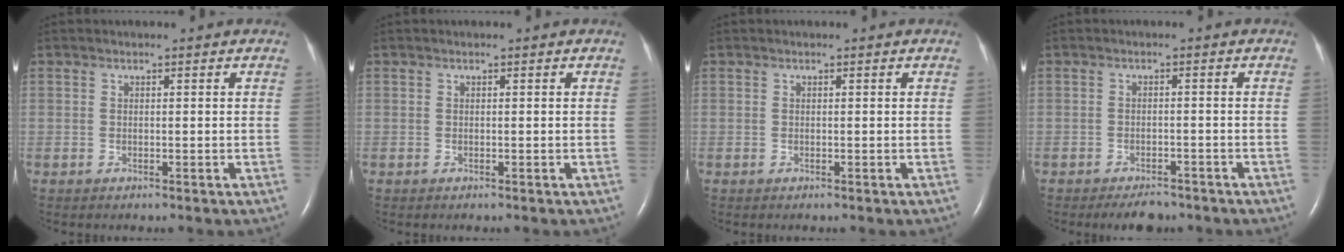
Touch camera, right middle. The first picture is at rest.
{"total": 0.0}
{"total": 0.0}
{"total": 3.7, "force": [-3.1, 1.4, 1.4], "torque": [-0.026, -0.002, -0.044]}